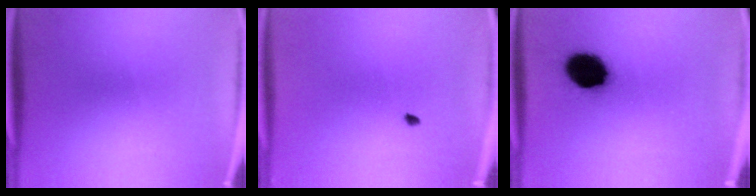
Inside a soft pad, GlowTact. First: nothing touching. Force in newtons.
{"total": 0.6}
{"total": 13.0}